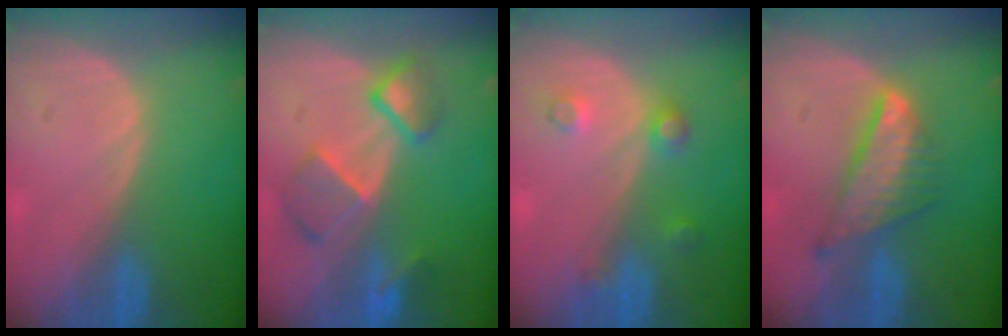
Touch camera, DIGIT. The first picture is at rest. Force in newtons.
{"total": 7.3, "press": 6.6, "slide": 2.9}
{"total": 3.4, "press": 3.3, "slide": 0.9}
{"total": 7.6, "press": 6.6, "slide": 3.7}